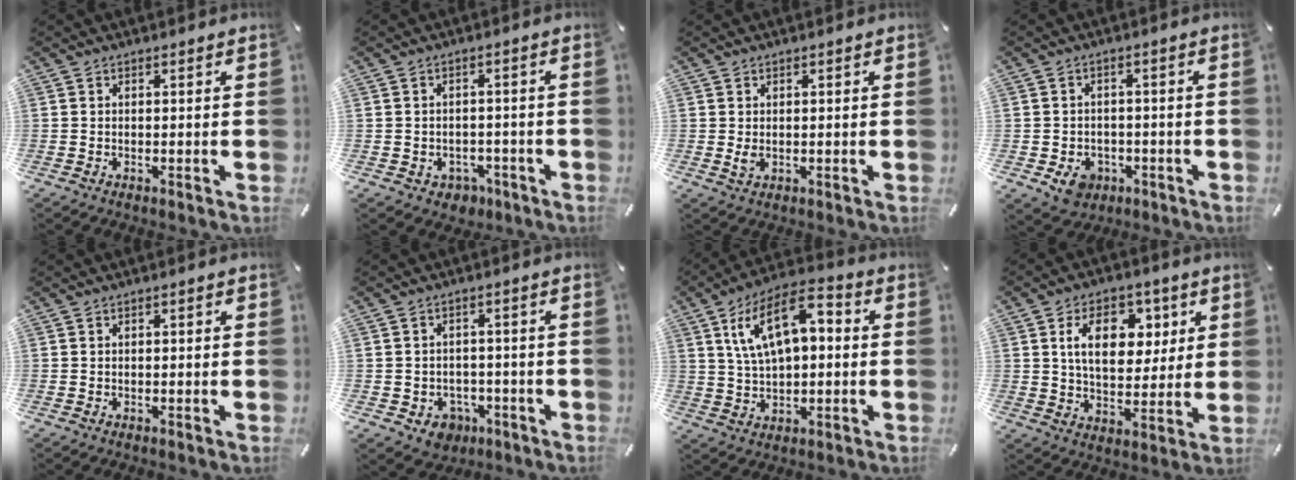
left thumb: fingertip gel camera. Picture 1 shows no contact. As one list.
[{"total": 3.8, "force": [-1.2, 3.3, 1.3], "torque": [-0.015, 0.005, -0.023]}, {"total": 1.6, "force": [0.2, 1.0, 1.2], "torque": [-0.030, -0.002, 0.001]}, {"total": 6.0, "force": [-2.4, 4.9, 2.6], "torque": [-0.038, 0.010, -0.044]}, {"total": 0.5, "force": [-0.1, 0.3, 0.5], "torque": [-0.008, 0.000, -0.003]}, {"total": 5.0, "force": [-2.0, 4.4, 1.5], "torque": [-0.020, 0.015, -0.035]}, {"total": 13.8, "force": [4.7, 7.7, 10.5], "torque": [-0.201, 0.003, 0.084]}, {"total": 13.5, "force": [4.5, 8.9, 9.0], "torque": [-0.134, 0.001, 0.076]}]